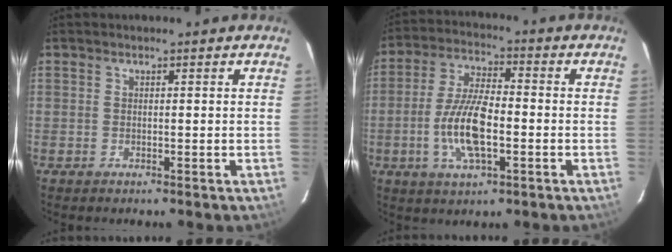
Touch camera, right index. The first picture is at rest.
{"total": 11.5, "force": [-2.9, 4.0, 10.4], "torque": [-0.212, 0.000, -0.056]}